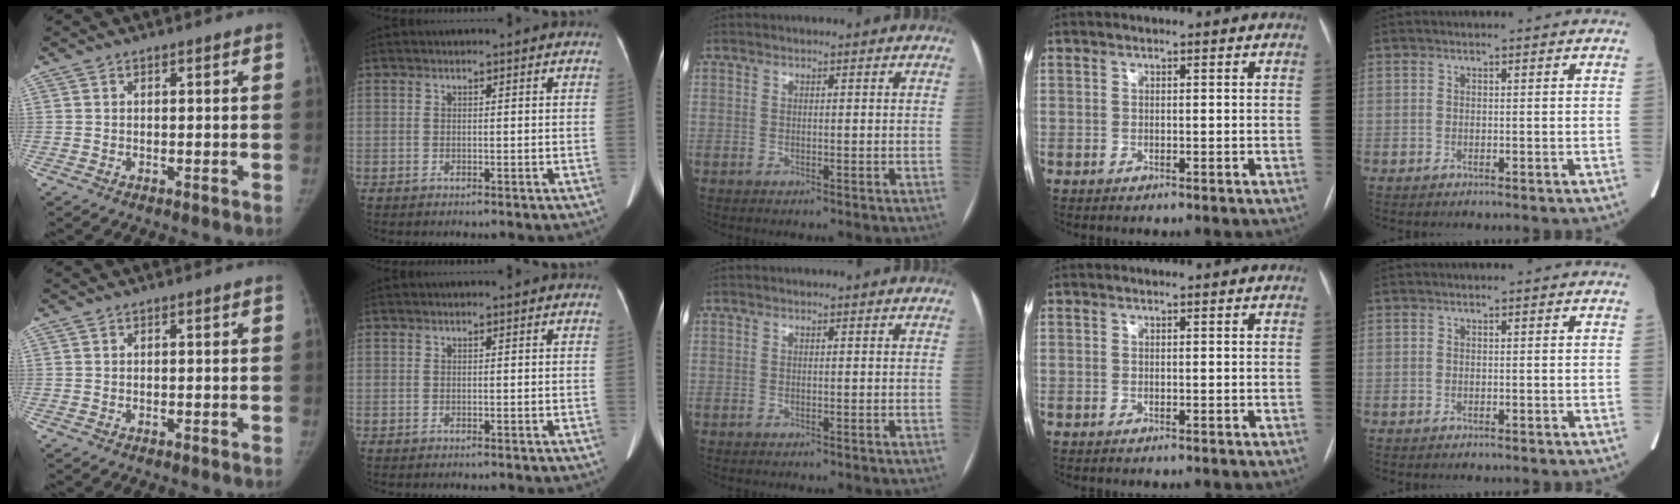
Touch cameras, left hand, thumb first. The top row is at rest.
{}